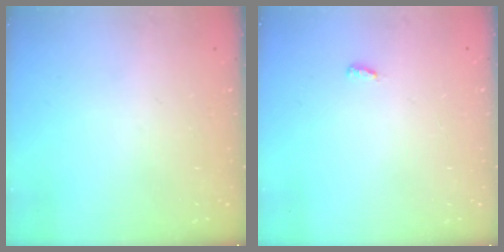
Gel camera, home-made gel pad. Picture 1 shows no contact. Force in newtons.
{"total": 4.9, "press": 2.7, "slide": 4.0}